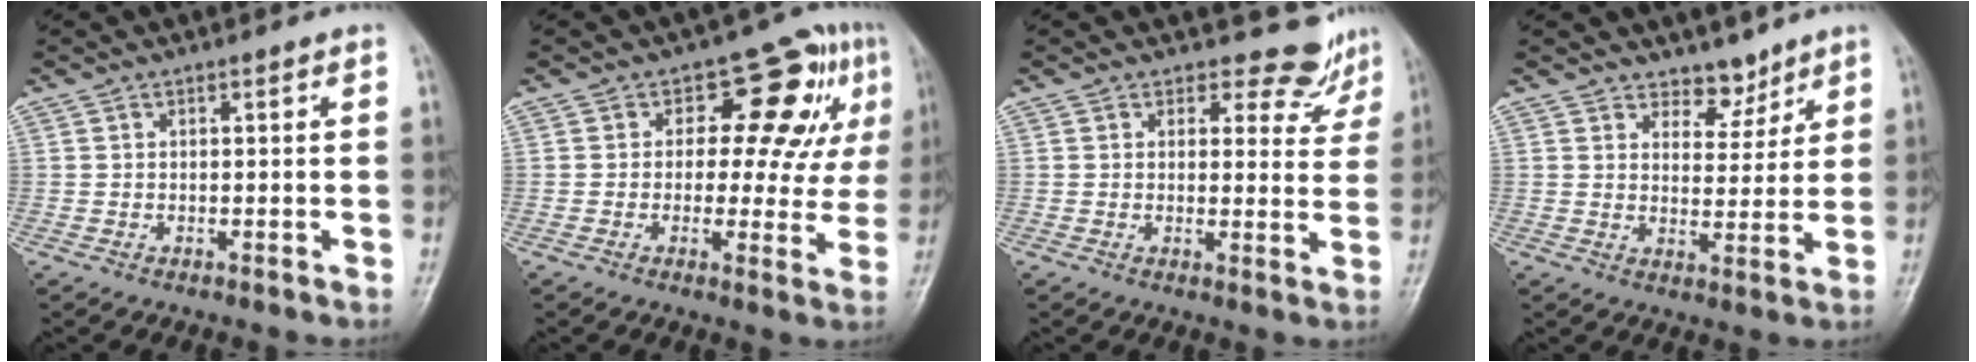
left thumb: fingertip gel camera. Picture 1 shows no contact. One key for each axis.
{"total": 13.1, "fx": 3.9, "fy": 7.8, "fz": 9.8, "tx": -0.059, "ty": 0.006, "tz": 0.041}
{"total": 6.3, "fx": 5.7, "fy": 2.6, "fz": -0.4, "tx": 0.037, "ty": -0.046, "tz": 0.053}
{"total": 4.7, "fx": 3.9, "fy": 2.5, "fz": 0.9, "tx": 0.014, "ty": -0.032, "tz": 0.064}